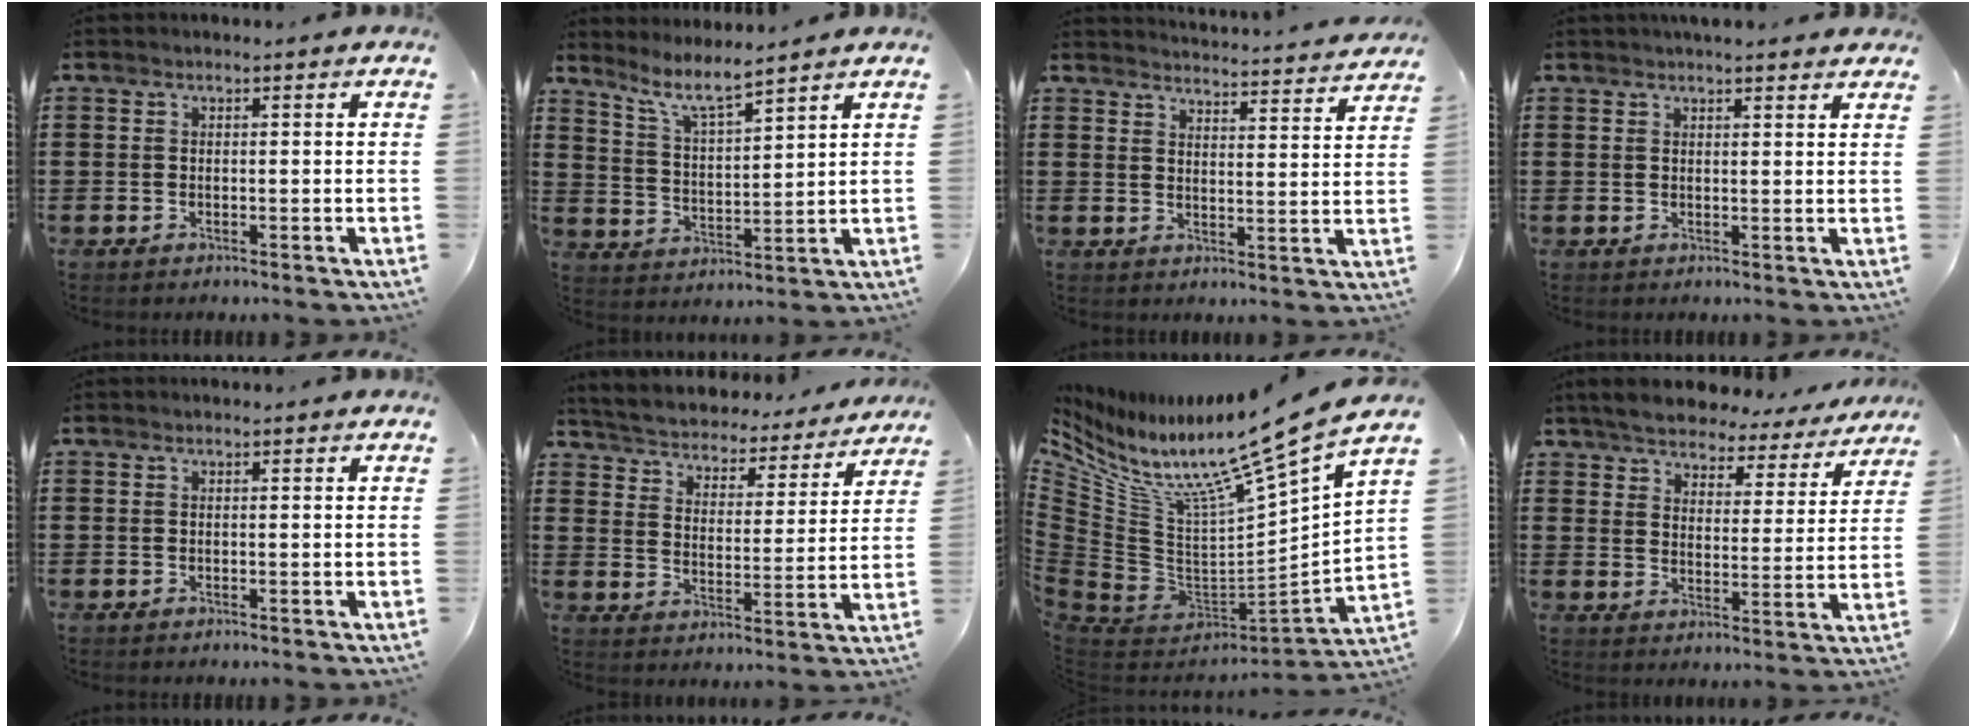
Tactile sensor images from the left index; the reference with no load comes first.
{"total": 6.5, "force": [5.6, 0.7, 3.3], "torque": [-0.083, -0.023, 0.097]}
{"total": 3.8, "force": [3.8, -0.5, 0.0], "torque": [-0.008, -0.035, 0.062]}
{"total": 2.3, "force": [2.2, 0.2, 0.7], "torque": [-0.018, 0.002, 0.042]}
{"total": 0.0}
{"total": 3.6, "force": [3.6, 0.2, -0.1], "torque": [-0.023, -0.035, 0.053]}
{"total": 11.7, "force": [9.1, 0.7, 7.2], "torque": [-0.147, -0.086, 0.138]}
{"total": 5.5, "force": [5.4, 0.8, 0.8], "torque": [-0.046, -0.032, 0.093]}